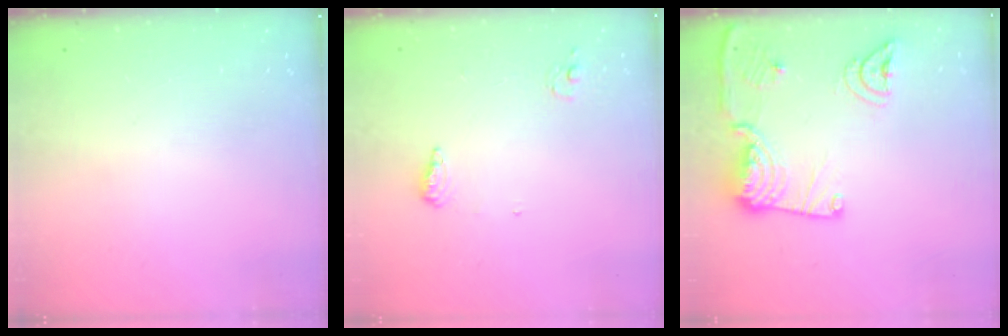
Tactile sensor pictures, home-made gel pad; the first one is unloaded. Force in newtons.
{"total": 6.3, "press": 6.1, "slide": 1.6}
{"total": 16.4, "press": 16.3, "slide": 2.0}